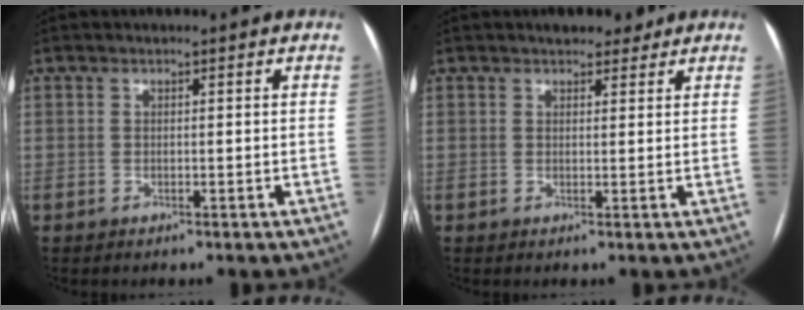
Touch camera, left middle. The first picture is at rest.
{"total": 3.9, "force": [2.9, 1.8, 1.7], "torque": [-0.021, 0.011, 0.042]}